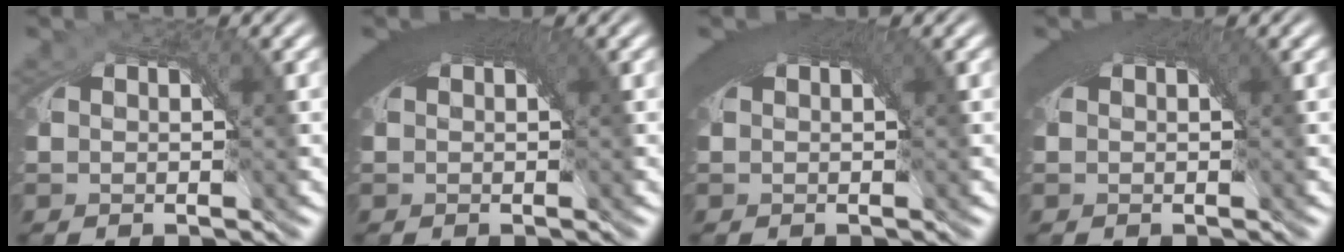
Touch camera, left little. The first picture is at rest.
{"total": 6.3, "force": [1.9, 2.3, 5.6], "torque": [-0.068, 0.017, 0.020]}
{"total": 4.7, "force": [1.6, 1.6, 4.1], "torque": [-0.050, 0.013, 0.019]}
{"total": 4.1, "force": [1.4, 1.4, 3.6], "torque": [-0.043, 0.010, 0.017]}